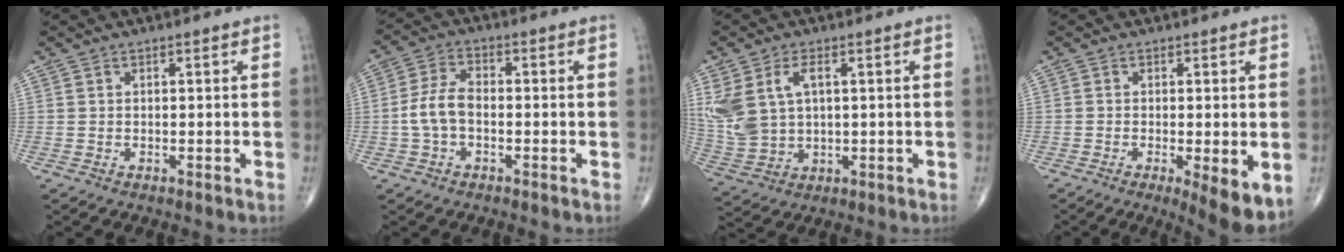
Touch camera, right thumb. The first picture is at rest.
{"total": 6.1, "force": [-1.2, 3.6, 4.9], "torque": [-0.102, 0.022, -0.028]}
{"total": 10.7, "force": [2.8, 6.5, 8.0], "torque": [-0.182, 0.002, 0.070]}
{"total": 7.2, "force": [-2.3, 1.7, 6.7], "torque": [-0.094, -0.021, -0.035]}